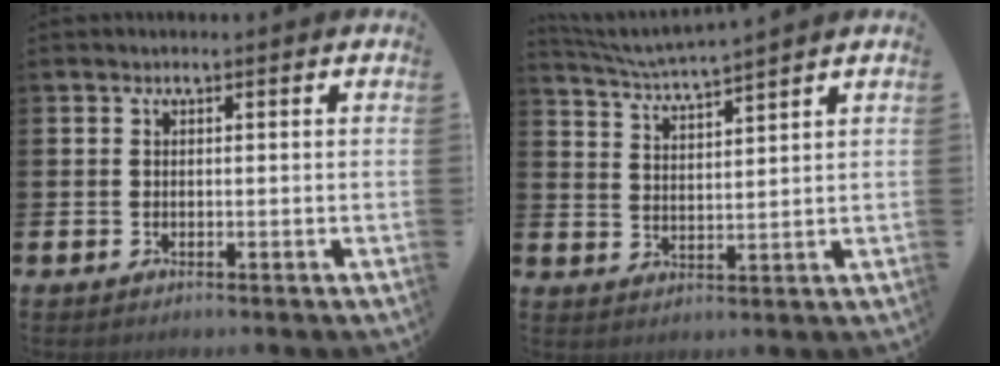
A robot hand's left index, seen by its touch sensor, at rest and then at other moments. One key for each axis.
{"total": 4.4, "fx": 4.3, "fy": -0.5, "fz": 0.9, "tx": -0.038, "ty": -0.027, "tz": 0.076}